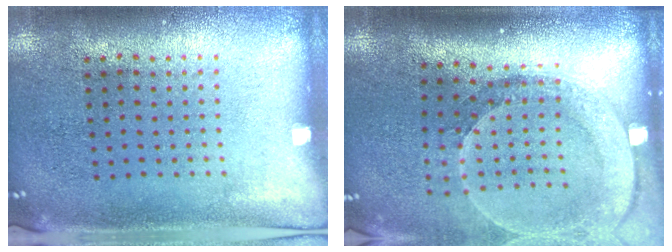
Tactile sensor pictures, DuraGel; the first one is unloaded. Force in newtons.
{"total": 2.6, "press": 2.0, "slide": 1.7}